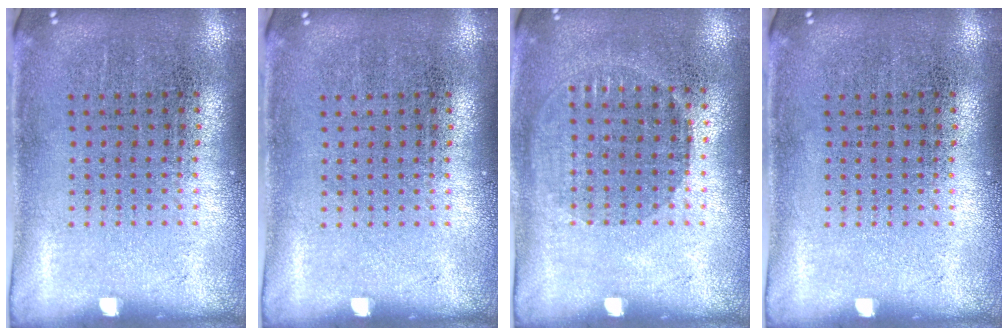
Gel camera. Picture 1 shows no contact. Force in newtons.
{"total": 0.0}
{"total": 0.8, "press": 0.8, "slide": 0.4}
{"total": 0.0}